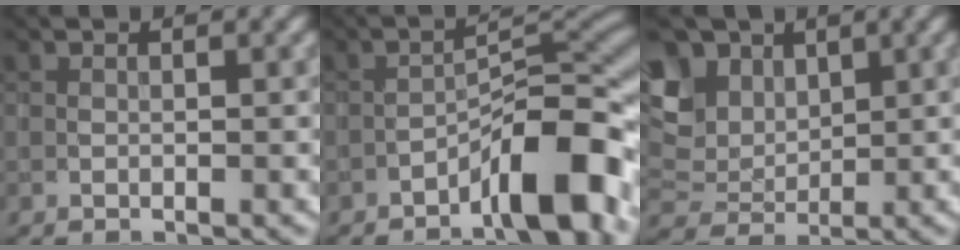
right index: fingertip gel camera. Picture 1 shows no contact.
{"total": 7.5, "force": [-4.4, 1.9, 5.7], "torque": [-0.077, 0.027, -0.075]}
{"total": 7.5, "force": [3.3, 5.4, 4.1], "torque": [-0.108, 0.021, 0.050]}